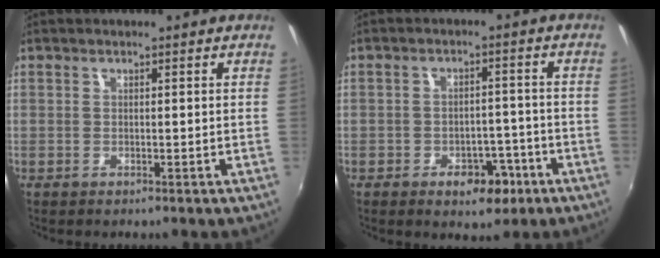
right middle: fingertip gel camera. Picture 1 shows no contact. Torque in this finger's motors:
{"motor_torque": [0.50, -0.45, 0.02, -0.01]}